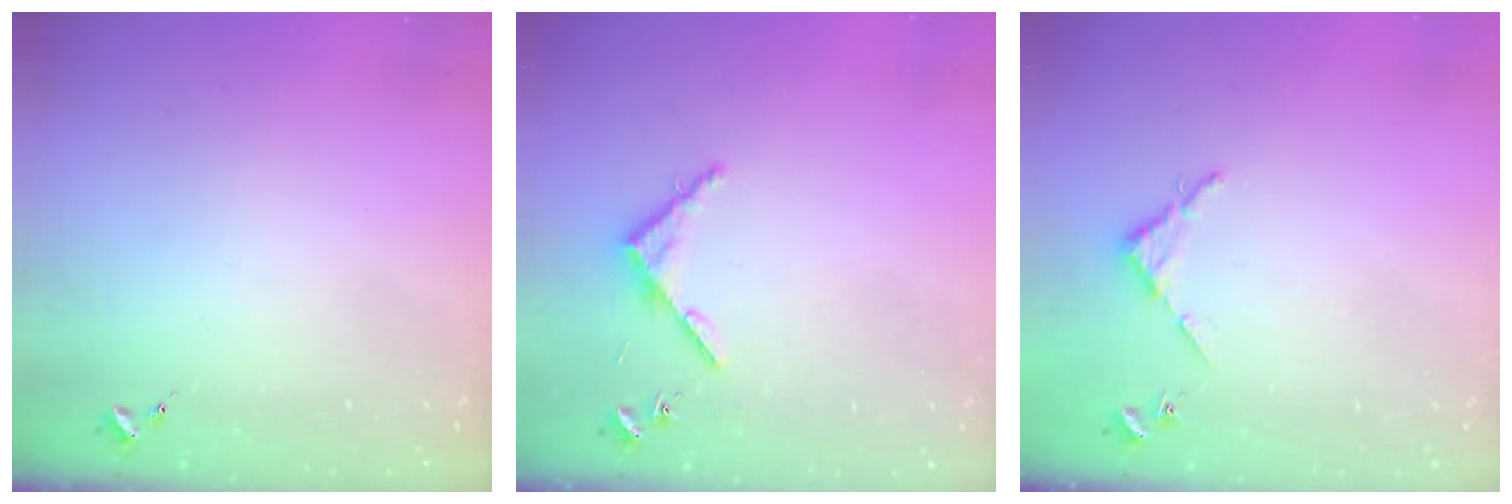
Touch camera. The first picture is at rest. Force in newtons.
{"total": 4.2, "press": 4.2, "slide": 0.4}
{"total": 3.1, "press": 3.1, "slide": 0.3}